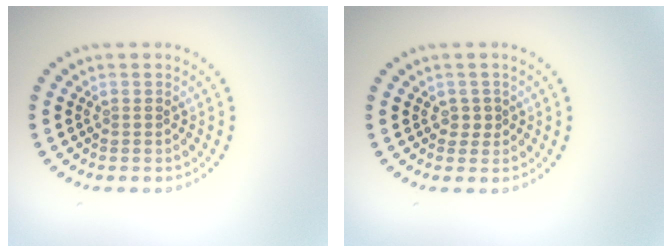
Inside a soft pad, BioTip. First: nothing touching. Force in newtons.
{"total": 1.1, "press": 0.9, "slide": 0.6}